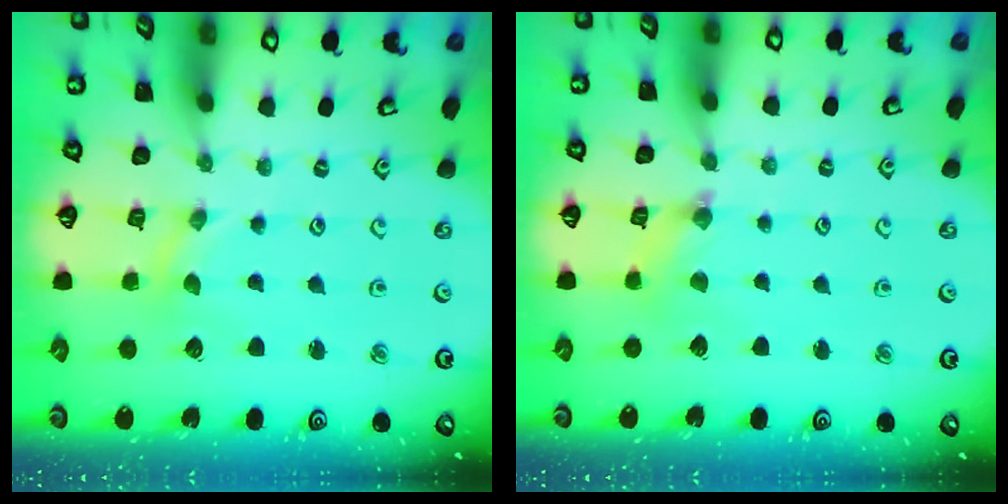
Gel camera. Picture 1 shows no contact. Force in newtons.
{"total": 1.3, "press": 1.3, "slide": 0.3}